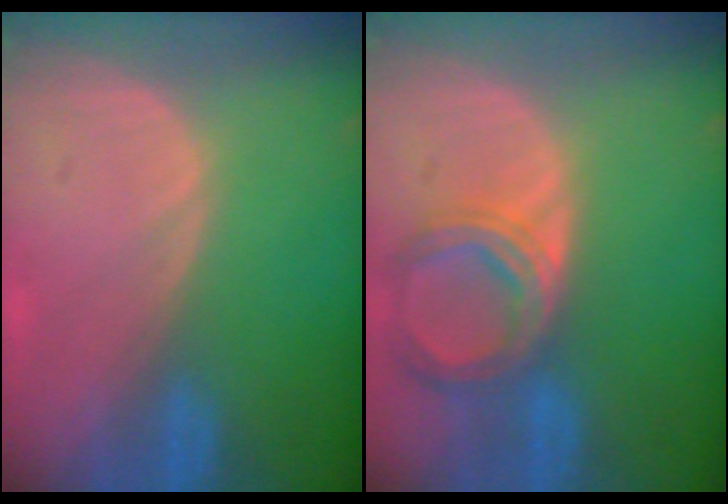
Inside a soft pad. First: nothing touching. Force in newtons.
{"total": 6.8, "press": 6.2, "slide": 2.6}